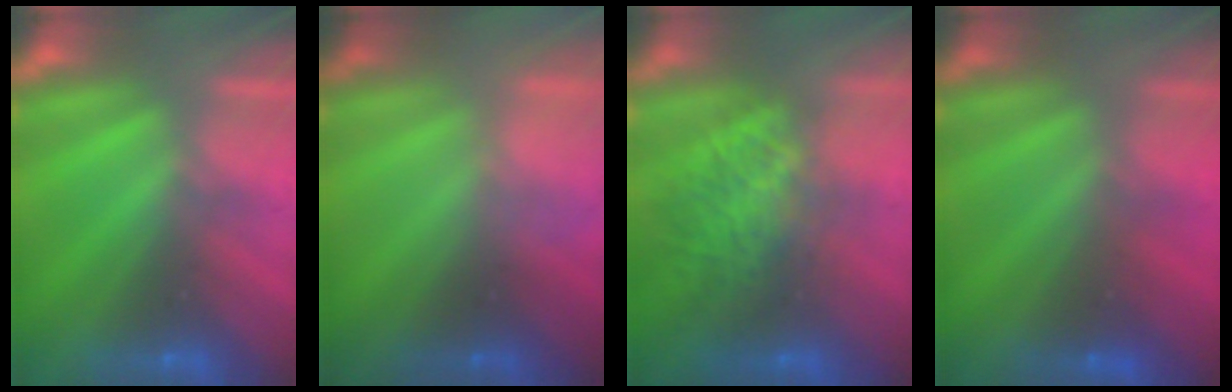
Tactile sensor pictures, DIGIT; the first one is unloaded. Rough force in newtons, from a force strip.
{"total": 2.4}
{"total": 7.8}
{"total": 1.7}